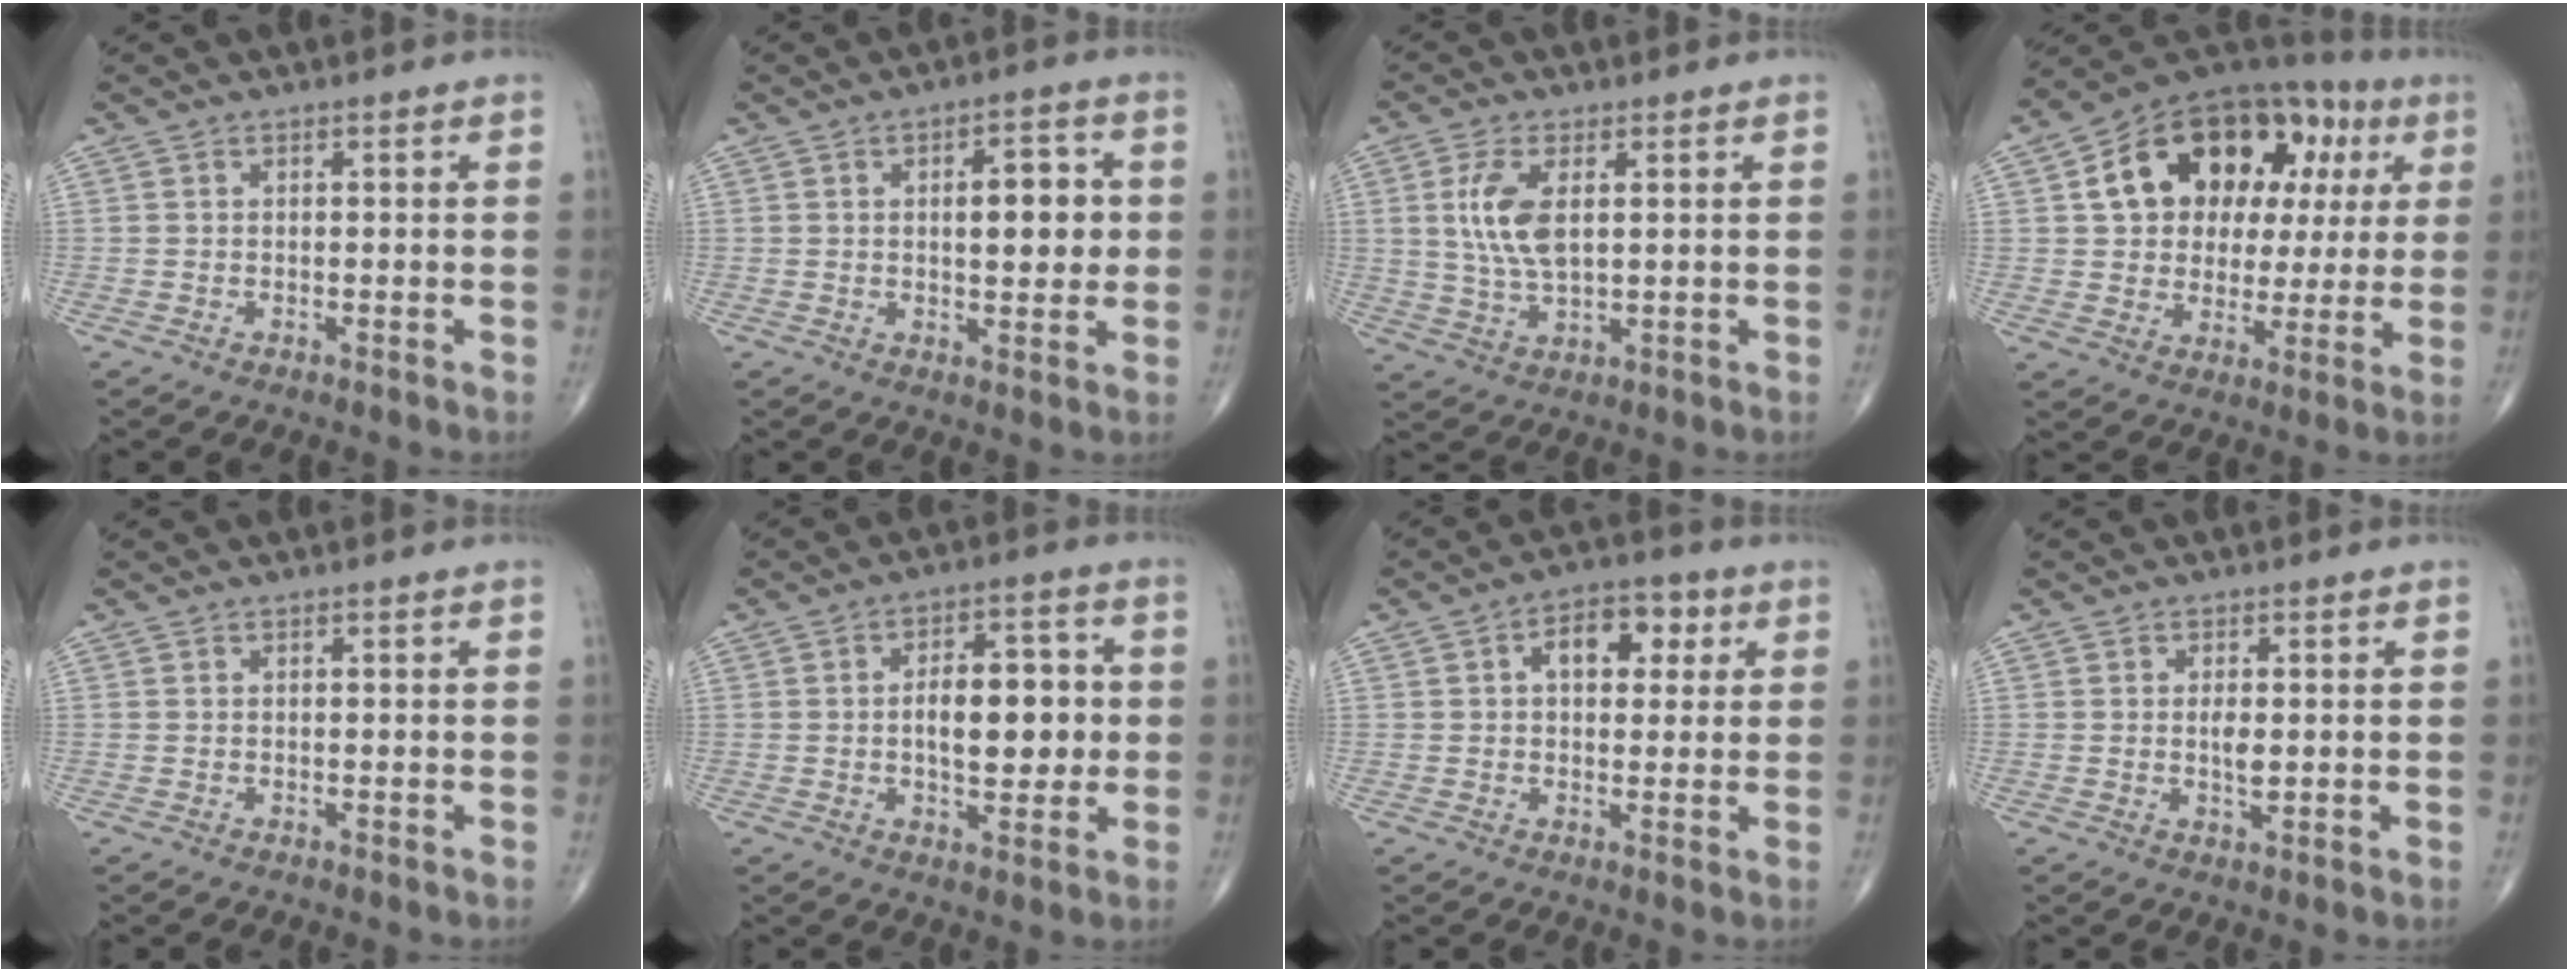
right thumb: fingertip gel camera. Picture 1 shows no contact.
{"total": 8.1, "force": [0.9, 3.7, 7.2], "torque": [-0.081, 0.000, 0.012]}
{"total": 8.3, "force": [1.9, 3.8, 7.1], "torque": [-0.154, -0.008, 0.041]}
{"total": 22.0, "force": [6.4, 14.9, 14.8], "torque": [-0.177, 0.029, 0.098]}
{"total": 0.0}
{"total": 11.0, "force": [0.0, 5.6, 9.5], "torque": [-0.117, 0.012, 0.001]}
{"total": 8.5, "force": [2.3, 5.3, 6.2], "torque": [-0.058, 0.012, 0.027]}
{"total": 2.9, "force": [0.1, 1.1, 2.7], "torque": [-0.043, -0.006, 0.000]}